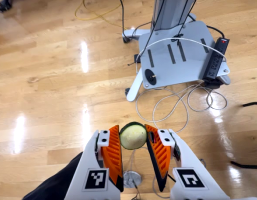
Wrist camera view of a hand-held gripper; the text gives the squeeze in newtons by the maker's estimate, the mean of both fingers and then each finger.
{"total": 7.9, "left": 7.7, "right": 8.1}